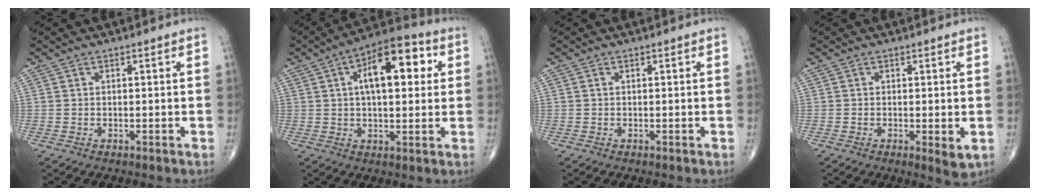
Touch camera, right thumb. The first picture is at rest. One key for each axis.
{"total": 14.9, "fx": 3.8, "fy": 7.0, "fz": 12.6, "tx": -0.167, "ty": 0.018, "tz": 0.053}
{"total": 0.0}
{"total": 2.5, "fx": -0.4, "fy": 0.7, "fz": 2.4, "tx": -0.039, "ty": -0.011, "tz": -0.008}